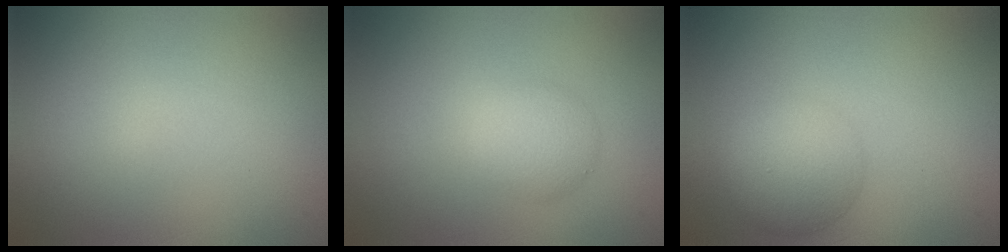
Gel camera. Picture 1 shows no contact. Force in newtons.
{"total": 2.6, "press": 2.6, "slide": 0.1}
{"total": 3.9, "press": 3.9, "slide": 0.2}